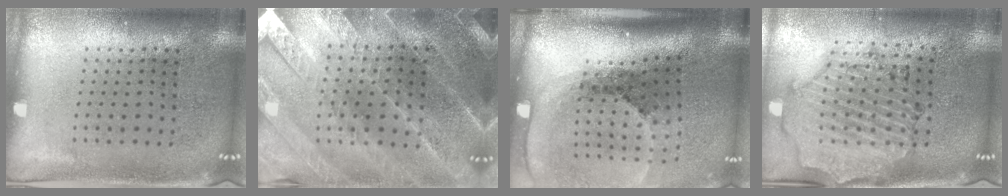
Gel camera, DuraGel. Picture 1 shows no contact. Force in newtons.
{"total": 2.8, "press": 2.7, "slide": 0.4}
{"total": 2.6, "press": 1.9, "slide": 1.8}
{"total": 1.7, "press": 1.7, "slide": 0.3}